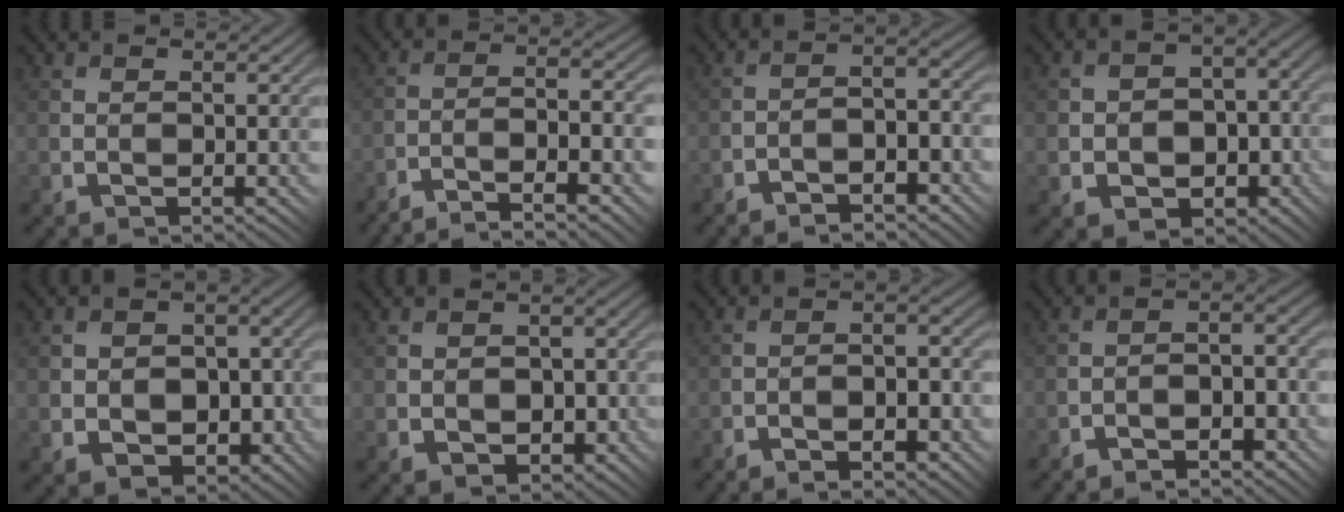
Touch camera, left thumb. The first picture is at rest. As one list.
[{"total": 9.9, "force": [-7.2, 1.0, 6.8], "torque": [-0.115, 0.011, -0.115]}, {"total": 4.9, "force": [-3.4, 1.5, 3.1], "torque": [-0.043, 0.009, -0.063]}, {"total": 7.1, "force": [-2.3, 5.4, 4.0], "torque": [-0.080, -0.016, -0.044]}, {"total": 6.8, "force": [-1.7, 5.2, 4.0], "torque": [-0.068, -0.015, -0.032]}, {"total": 4.1, "force": [-1.0, 3.1, 2.4], "torque": [-0.038, -0.010, -0.011]}, {"total": 6.9, "force": [-4.1, 2.4, 5.0], "torque": [-0.076, 0.003, -0.063]}, {"total": 4.9, "force": [-3.5, 1.7, 3.1], "torque": [-0.041, 0.007, -0.064]}]